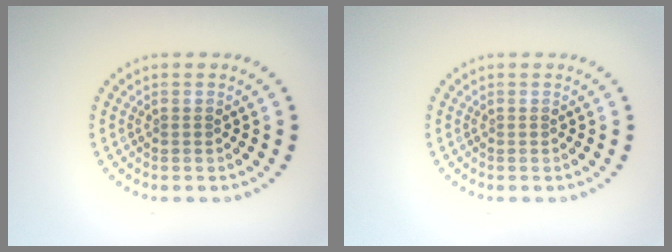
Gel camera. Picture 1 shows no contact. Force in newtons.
{"total": 0.0}